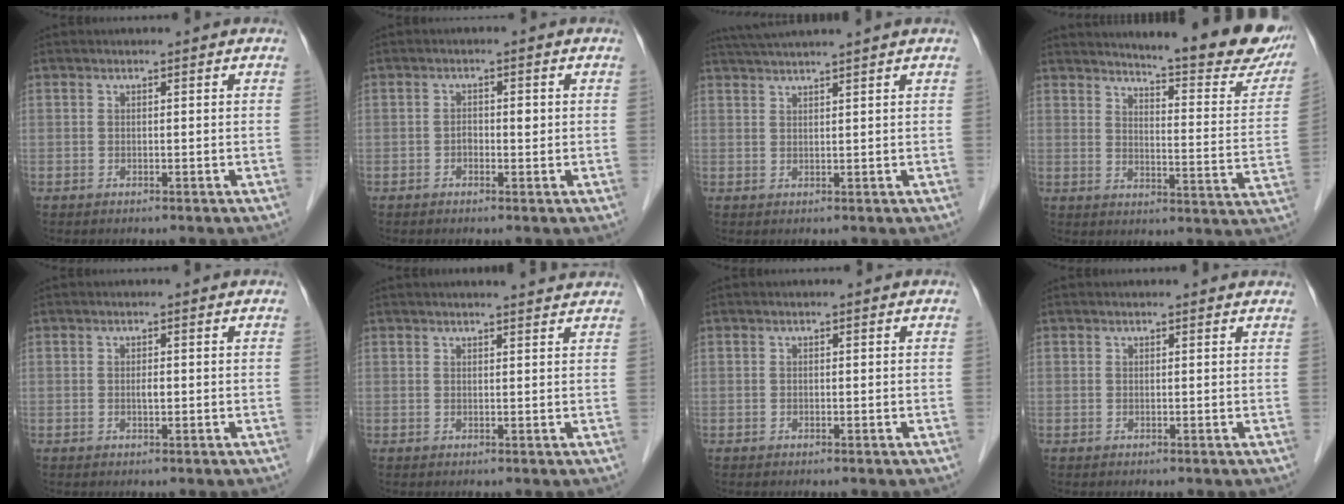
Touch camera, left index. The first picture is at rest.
{"total": 1.9, "force": [-0.2, 1.1, 1.6], "torque": [-0.023, 0.007, -0.004]}
{"total": 6.1, "force": [5.2, -1.6, 2.7], "torque": [-0.042, 0.026, 0.086]}
{"total": 19.4, "force": [17.3, 1.8, 8.6], "torque": [-0.109, -0.079, 0.202]}
{"total": 0.9, "force": [-0.1, 0.3, 0.9], "torque": [-0.017, 0.000, -0.002]}
{"total": 4.0, "force": [3.8, 0.0, 1.3], "torque": [-0.020, 0.009, 0.040]}
{"total": 0.0}
{"total": 1.3, "force": [1.2, 0.2, 0.1], "torque": [-0.010, 0.002, 0.007]}